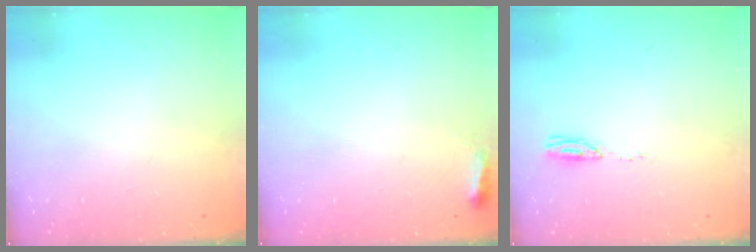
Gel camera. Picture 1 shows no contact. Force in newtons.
{"total": 5.0, "press": 4.9, "slide": 1.0}
{"total": 3.6, "press": 3.3, "slide": 1.5}